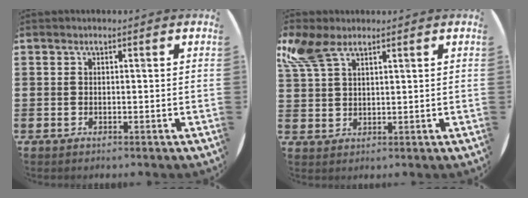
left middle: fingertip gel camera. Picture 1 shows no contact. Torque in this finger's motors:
{"motor_torque": [0.98, -0.75, 0.15, 0.09]}